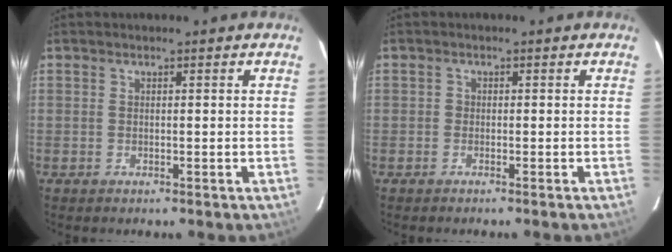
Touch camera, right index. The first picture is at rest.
{"total": 0.5, "force": [-0.5, 0.2, 0.0], "torque": [-0.002, 0.000, -0.014]}